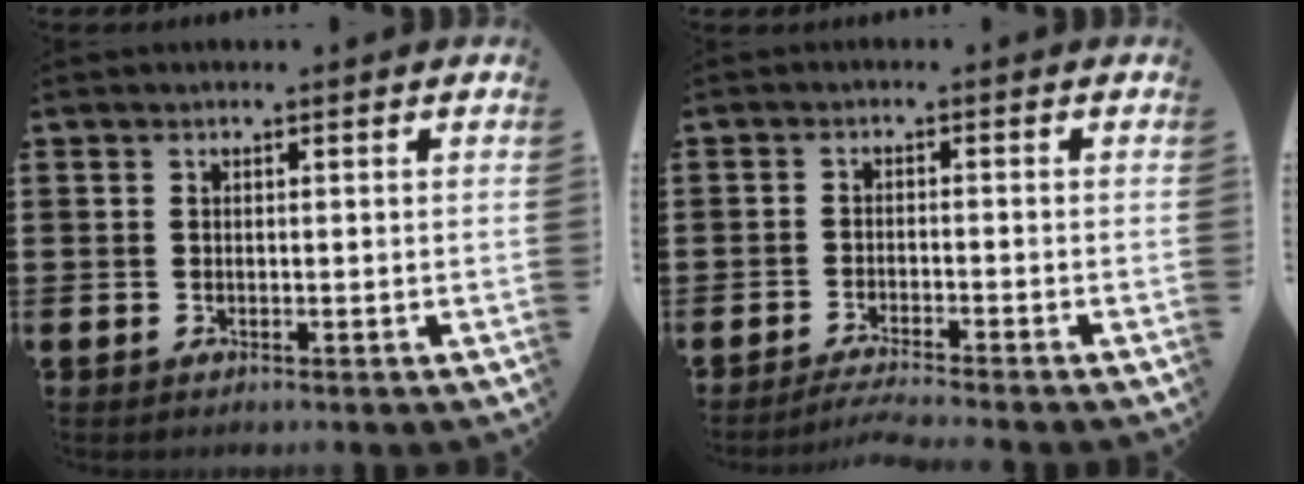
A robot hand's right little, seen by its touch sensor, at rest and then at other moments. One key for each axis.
{"total": 2.2, "fx": -2.0, "fy": -0.3, "fz": 0.8, "tx": -0.012, "ty": 0.002, "tz": -0.039}